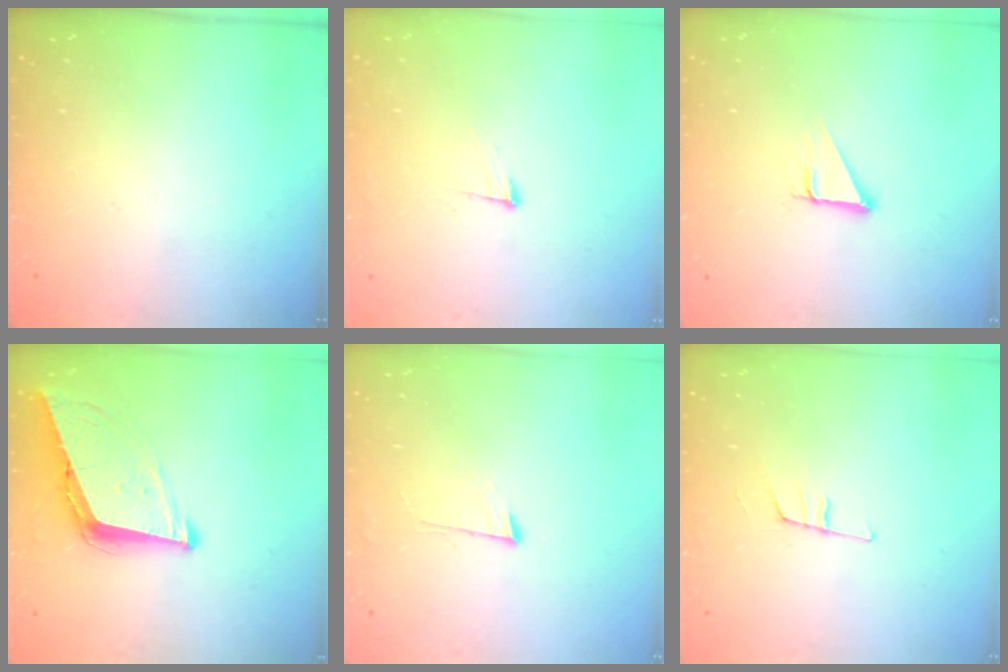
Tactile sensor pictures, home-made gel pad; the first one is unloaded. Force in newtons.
{"total": 6.5, "press": 6.4, "slide": 1.4}
{"total": 2.7, "press": 2.7, "slide": 0.3}
{"total": 9.2, "press": 8.7, "slide": 2.9}
{"total": 4.3, "press": 4.2, "slide": 0.5}
{"total": 7.6, "press": 7.0, "slide": 3.0}